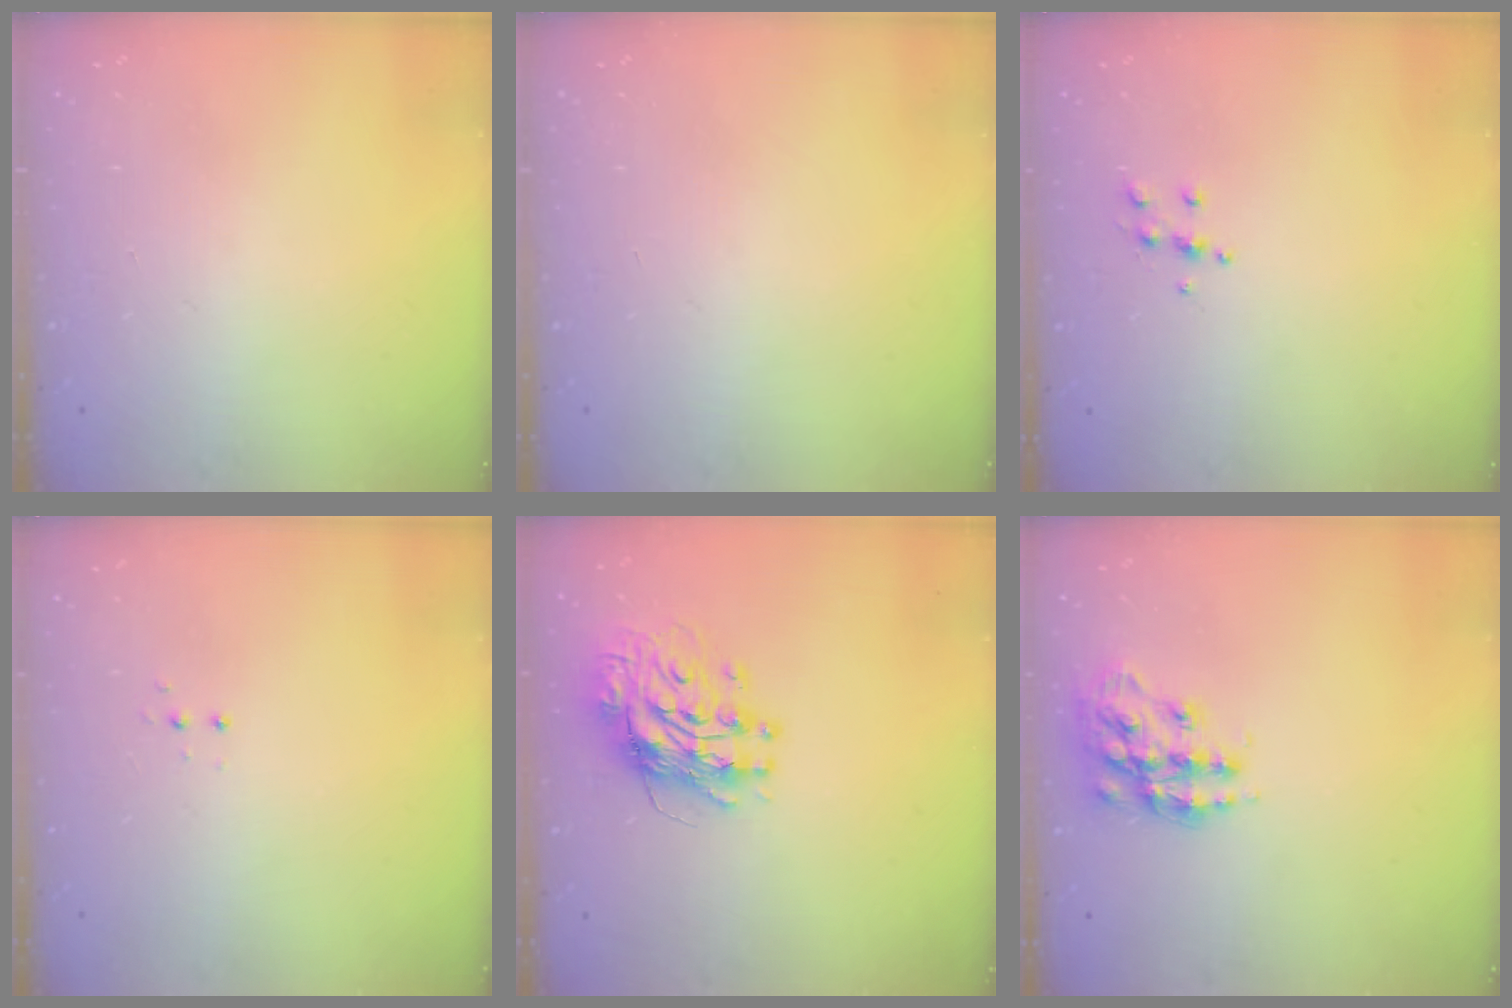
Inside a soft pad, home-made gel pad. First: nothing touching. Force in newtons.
{"total": 0.0}
{"total": 5.2, "press": 5.0, "slide": 1.1}
{"total": 3.4, "press": 3.3, "slide": 0.7}
{"total": 11.6, "press": 11.6, "slide": 1.2}
{"total": 15.6, "press": 15.6, "slide": 0.9}